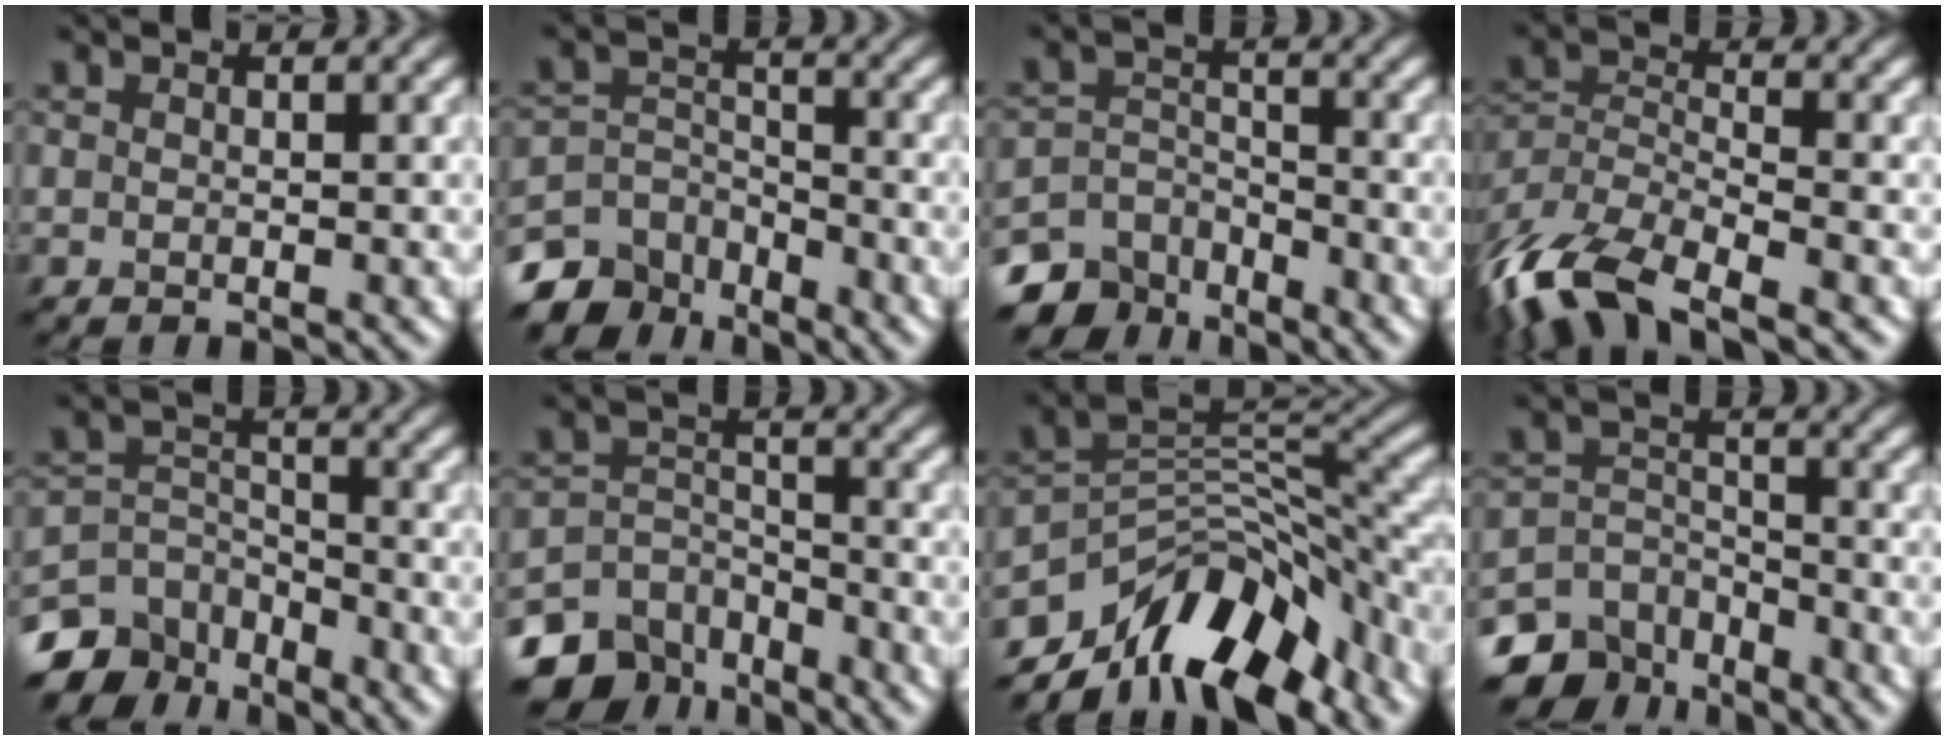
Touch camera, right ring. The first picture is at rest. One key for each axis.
{"total": 6.2, "fx": -5.0, "fy": 3.1, "fz": 1.8, "tx": -0.028, "ty": -0.005, "tz": -0.102}
{"total": 6.3, "fx": -5.2, "fy": 3.1, "fz": 1.5, "tx": -0.017, "ty": -0.007, "tz": -0.100}
{"total": 10.5, "fx": -7.7, "fy": 3.7, "fz": 6.1, "tx": -0.131, "ty": -0.017, "tz": -0.150}
{"total": 6.8, "fx": -5.3, "fy": 3.6, "fz": 2.1, "tx": -0.037, "ty": -0.010, "tz": -0.104}
{"total": 8.0, "fx": -6.3, "fy": 4.5, "fz": 2.0, "tx": -0.017, "ty": -0.004, "tz": -0.109}
{"total": 10.3, "fx": -7.0, "fy": 4.9, "fz": 5.6, "tx": -0.075, "ty": 0.006, "tz": -0.130}
{"total": 7.1, "fx": -5.8, "fy": 3.8, "fz": 1.8, "tx": -0.017, "ty": -0.006, "tz": -0.106}